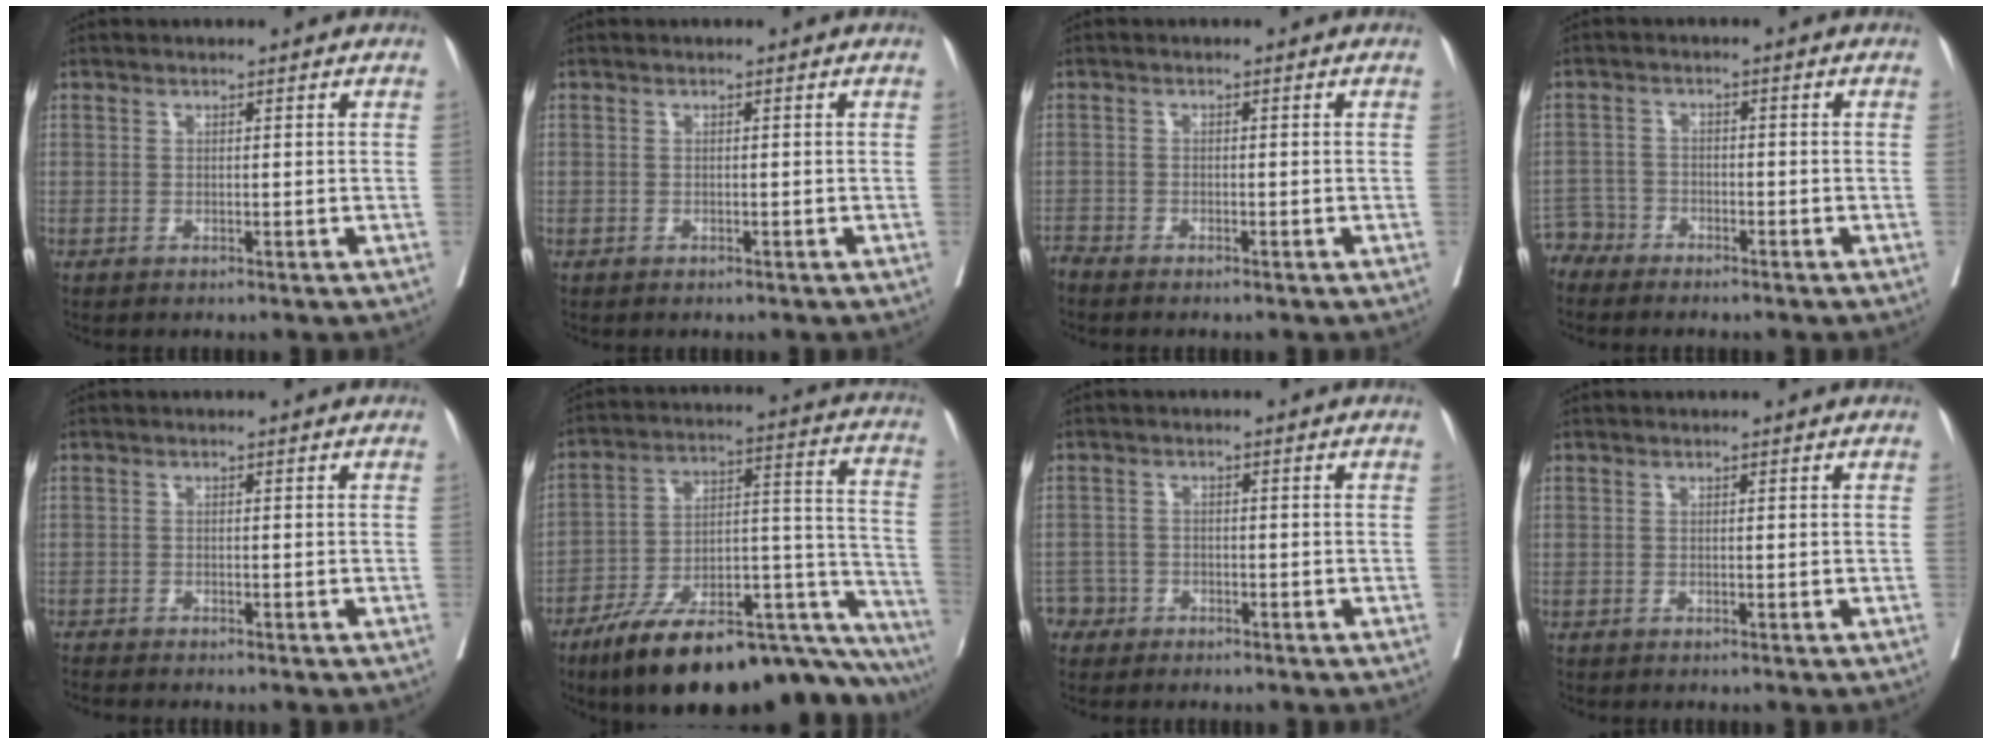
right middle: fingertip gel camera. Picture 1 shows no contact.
{"total": 0.5, "force": [-0.1, 0.5, 0.0], "torque": [-0.003, 0.006, -0.002]}
{"total": 1.9, "force": [-1.8, 0.2, 0.5], "torque": [-0.009, -0.004, -0.030]}
{"total": 3.4, "force": [-3.1, 1.2, -0.9], "torque": [0.014, -0.002, -0.061]}
{"total": 2.6, "force": [-2.4, -0.5, 0.7], "torque": [-0.013, -0.003, -0.040]}
{"total": 28.8, "force": [-21.6, 6.2, 18.0], "torque": [-0.179, 0.029, -0.315]}
{"total": 2.6, "force": [-1.8, 1.7, -0.6], "torque": [0.005, 0.010, -0.036]}
{"total": 0.0}